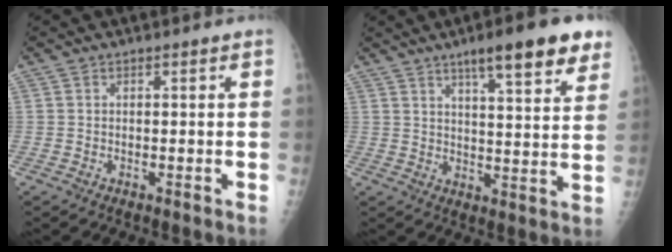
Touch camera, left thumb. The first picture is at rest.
{"total": 13.7, "force": [8.6, 2.8, 10.3], "torque": [-0.119, -0.035, 0.121]}